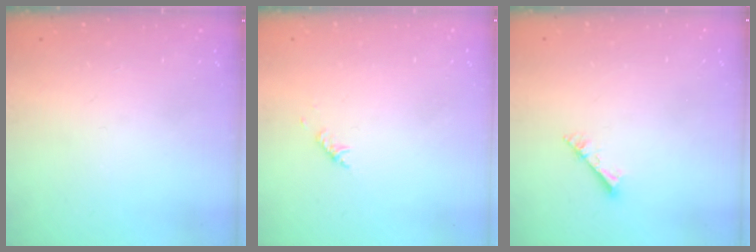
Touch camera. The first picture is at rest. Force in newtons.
{"total": 2.8, "press": 2.7, "slide": 0.6}
{"total": 2.7, "press": 2.7, "slide": 0.3}